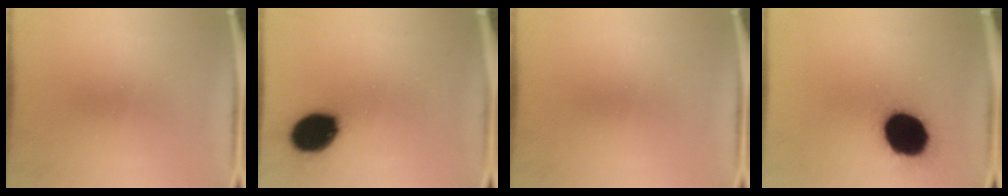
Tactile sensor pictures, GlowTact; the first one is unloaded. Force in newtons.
{"total": 14.1}
{"total": 0.0}
{"total": 19.1}